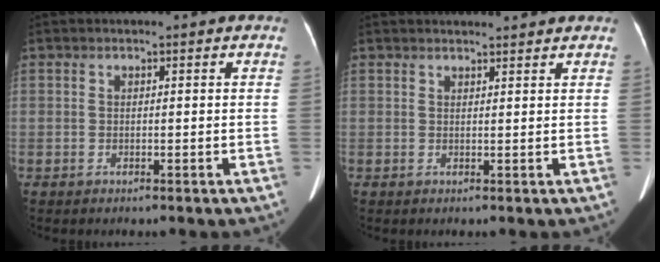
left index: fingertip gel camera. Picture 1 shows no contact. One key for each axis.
{"total": 4.7, "fx": 4.6, "fy": 0.3, "fz": 1.2, "tx": -0.010, "ty": 0.009, "tz": 0.051}